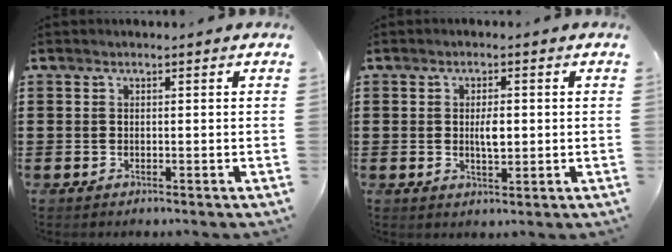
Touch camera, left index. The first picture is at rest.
{"total": 3.4, "force": [0.2, 1.3, 3.1], "torque": [-0.053, -0.001, -0.001]}